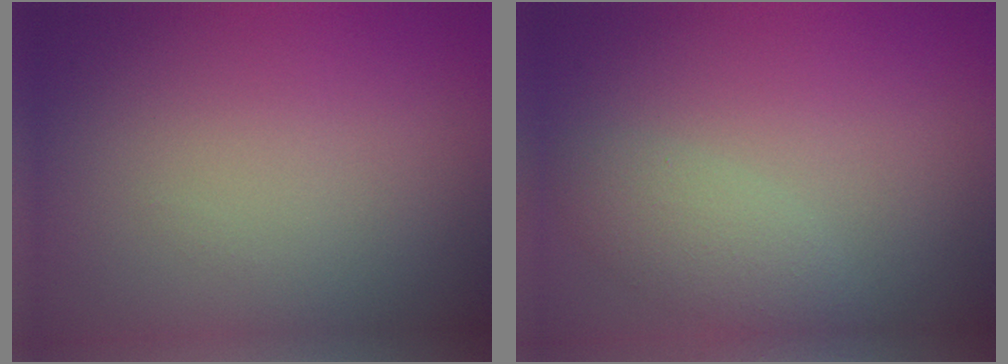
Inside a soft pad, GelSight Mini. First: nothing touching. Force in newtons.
{"total": 2.5, "press": 2.5, "slide": 0.0}